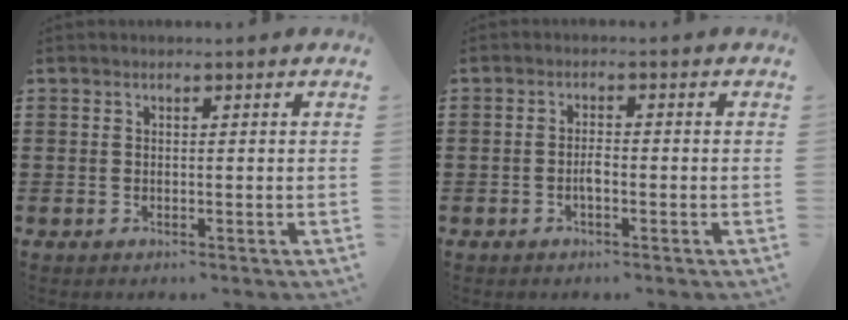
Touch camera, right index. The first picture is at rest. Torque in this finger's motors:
{"motor_torque": [2.14, 0.00, 0.23, 0.07]}